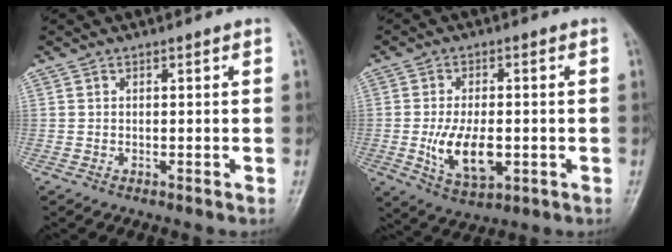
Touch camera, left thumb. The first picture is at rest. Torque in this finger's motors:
{"motor_torque": [-0.09, 0.82, 1.13, -0.12, 0.24]}